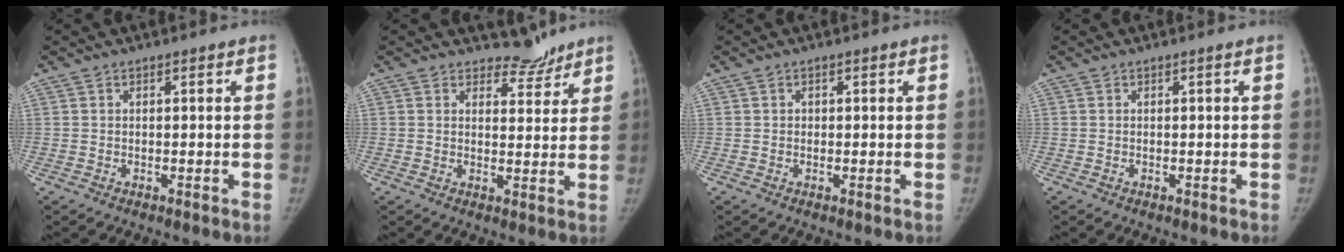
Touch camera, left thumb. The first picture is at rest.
{"total": 4.4, "force": [3.9, 2.0, 0.2], "torque": [0.022, -0.033, 0.055]}
{"total": 0.7, "force": [0.2, 0.6, 0.3], "torque": [0.004, 0.001, 0.001]}
{"total": 0.0}